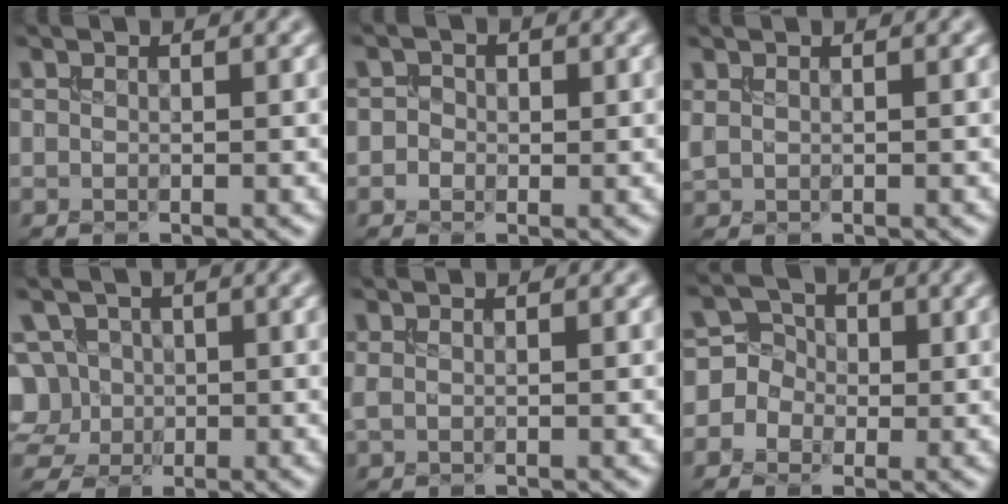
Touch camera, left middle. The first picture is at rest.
{"total": 1.3, "force": [0.0, 1.2, 0.5], "torque": [0.005, 0.001, -0.013]}
{"total": 0.6, "force": [0.4, 0.2, 0.4], "torque": [-0.013, 0.002, 0.011]}
{"total": 6.0, "force": [0.7, 5.4, 2.5], "torque": [-0.047, 0.035, -0.006]}
{"total": 0.8, "force": [0.4, 0.3, 0.7], "torque": [-0.012, 0.003, 0.002]}
{"total": 4.3, "force": [0.1, 4.2, 1.1], "torque": [-0.001, 0.028, -0.025]}